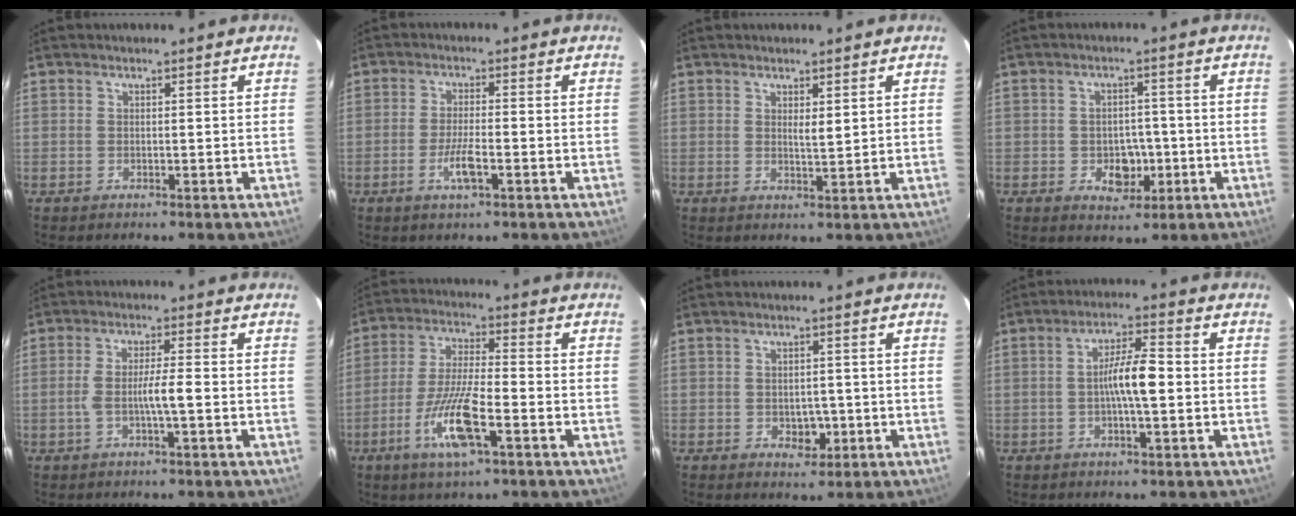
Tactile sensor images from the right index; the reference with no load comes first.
{"total": 4.3, "force": [-1.8, 0.6, 3.9], "torque": [-0.078, -0.004, -0.033]}
{"total": 1.9, "force": [0.8, 0.2, 1.7], "torque": [-0.031, -0.007, 0.016]}
{"total": 5.0, "force": [-1.3, 3.5, 3.3], "torque": [-0.042, 0.006, -0.011]}
{"total": 4.5, "force": [-1.0, 0.1, 4.3], "torque": [-0.082, 0.004, -0.018]}
{"total": 11.1, "force": [-4.7, 1.6, 9.9], "torque": [-0.196, -0.013, -0.088]}
{"total": 3.1, "force": [-0.8, 2.2, 2.1], "torque": [-0.024, 0.003, -0.005]}
{"total": 6.6, "force": [-0.5, 0.8, 6.6], "torque": [-0.120, 0.012, -0.013]}